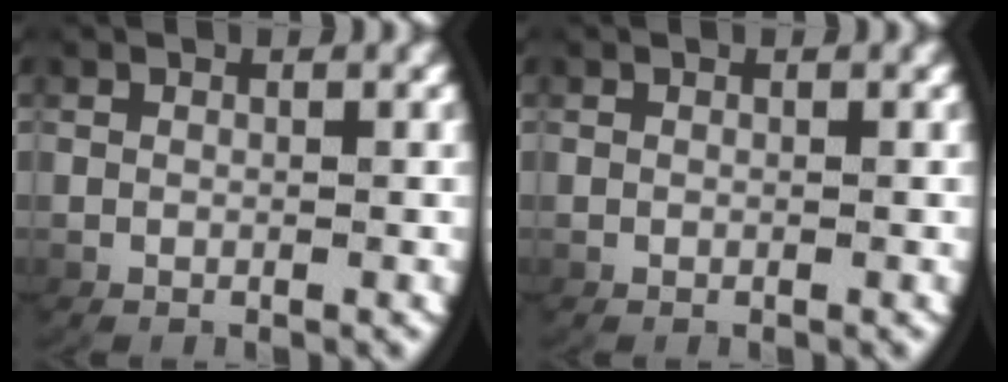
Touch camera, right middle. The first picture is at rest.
{"total": 0.0}